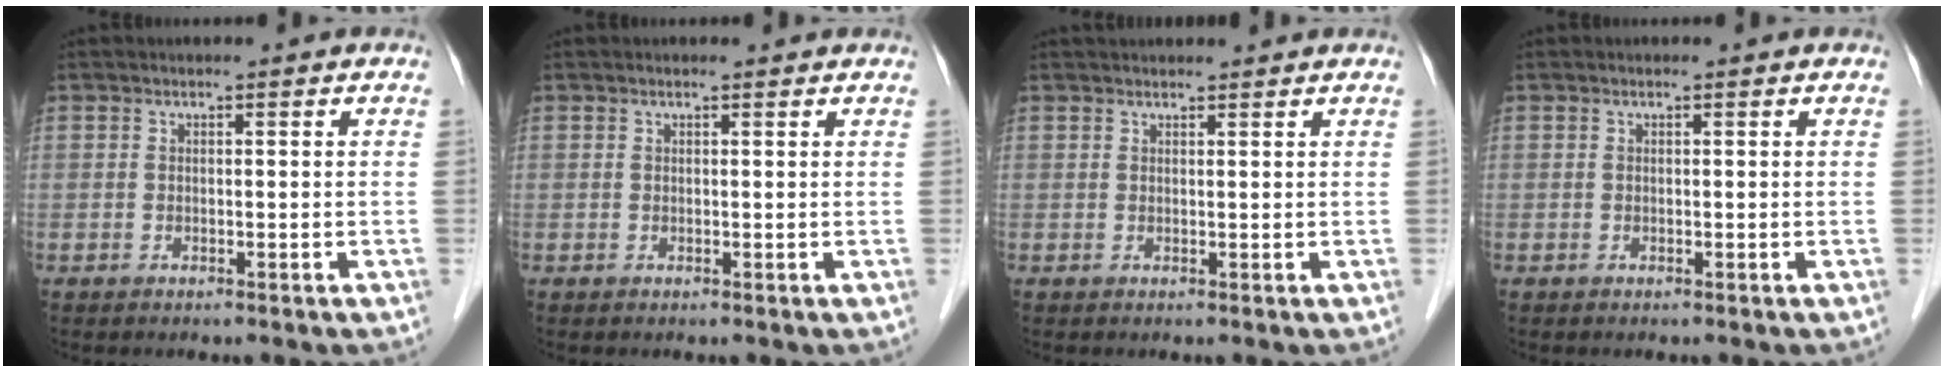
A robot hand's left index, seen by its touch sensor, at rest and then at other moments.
{"total": 1.0, "force": [0.9, 0.2, 0.4], "torque": [-0.012, 0.008, 0.009]}
{"total": 4.9, "force": [4.6, 0.6, 1.5], "torque": [-0.014, 0.031, 0.057]}
{"total": 0.0}